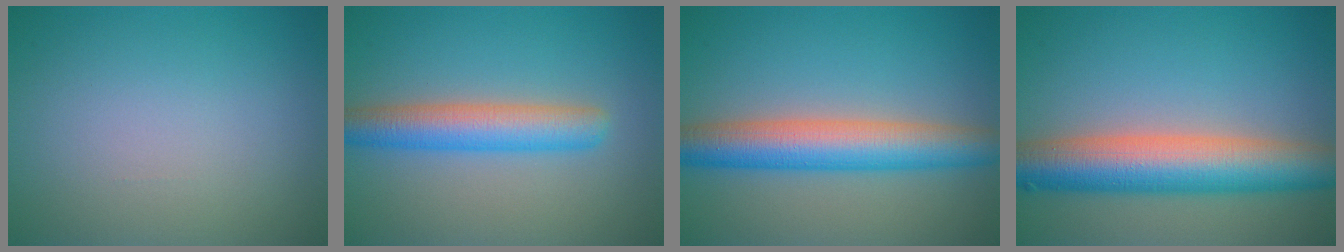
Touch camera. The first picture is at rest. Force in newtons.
{"total": 4.8, "press": 4.8, "slide": 0.1}
{"total": 6.8, "press": 6.8, "slide": 0.2}
{"total": 8.8, "press": 8.8, "slide": 0.1}